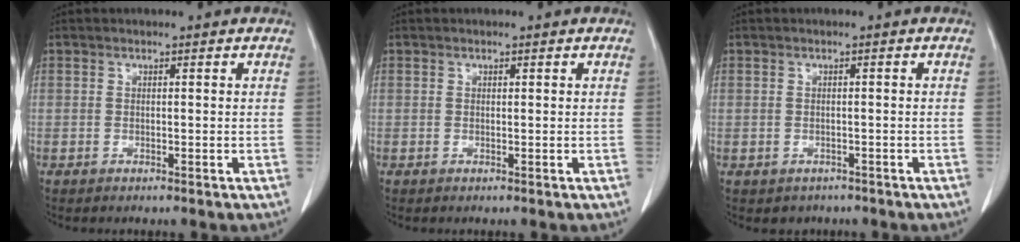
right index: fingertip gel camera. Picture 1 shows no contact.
{"total": 0.0}
{"total": 2.2, "force": [-1.3, 1.7, 0.1], "torque": [-0.005, 0.004, -0.015]}